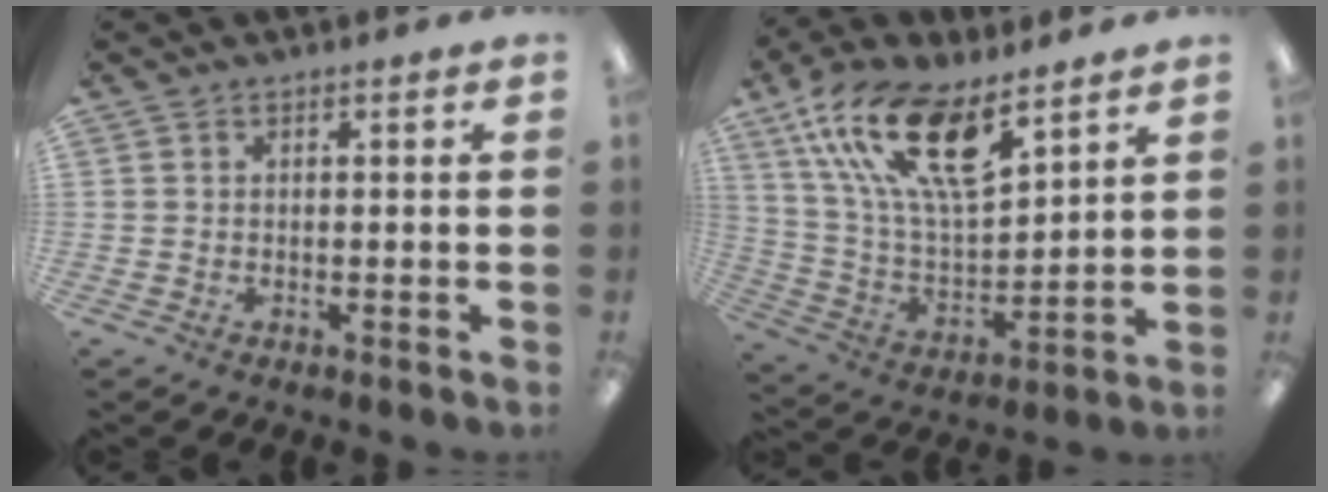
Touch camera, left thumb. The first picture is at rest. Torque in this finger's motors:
{"motor_torque": [0.57, 0.60, 1.62, -1.15, 0.58]}